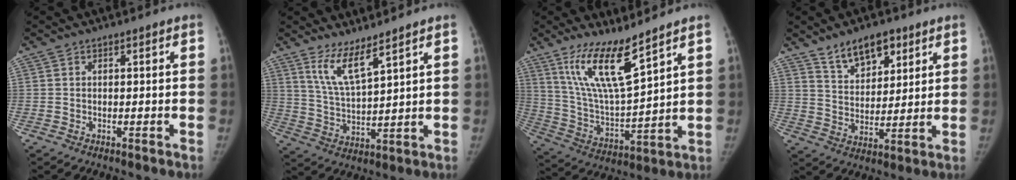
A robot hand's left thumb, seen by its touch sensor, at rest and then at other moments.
{"total": 7.0, "force": [5.2, 1.0, 4.6], "torque": [-0.089, -0.048, 0.111]}
{"total": 14.2, "force": [9.4, 2.6, 10.3], "torque": [-0.181, -0.064, 0.197]}
{"total": 9.8, "force": [6.4, 5.3, 5.3], "torque": [-0.057, -0.038, 0.115]}